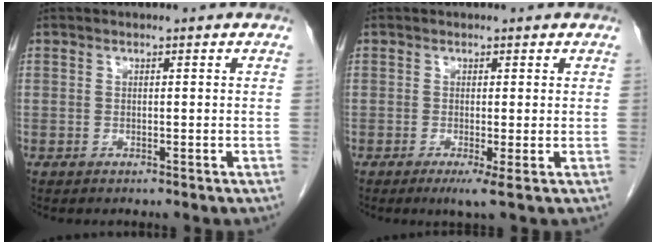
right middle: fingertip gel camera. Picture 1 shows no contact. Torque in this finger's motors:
{"motor_torque": [0.41, -0.20, 0.20, 0.04]}